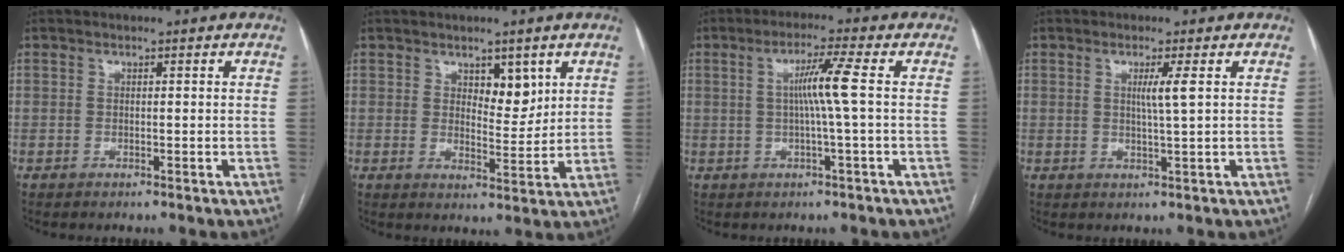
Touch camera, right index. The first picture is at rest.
{"total": 4.7, "force": [2.5, 2.3, 3.3], "torque": [-0.044, -0.006, 0.040]}
{"total": 5.5, "force": [0.4, -1.2, 5.4], "torque": [-0.098, 0.006, 0.010]}
{"total": 2.7, "force": [0.7, -0.5, 2.5], "torque": [-0.048, -0.004, 0.012]}